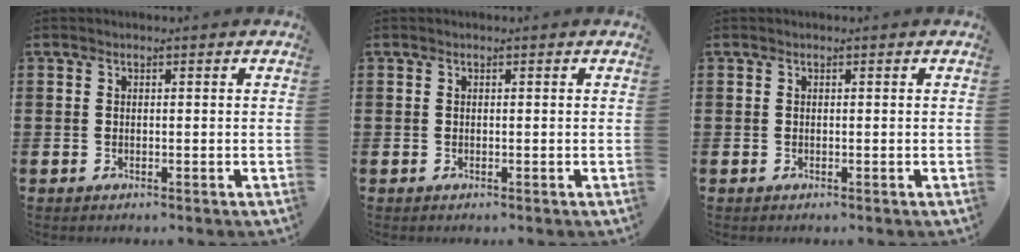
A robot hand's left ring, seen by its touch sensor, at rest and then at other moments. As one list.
[{"total": 0.0}, {"total": 0.0}]